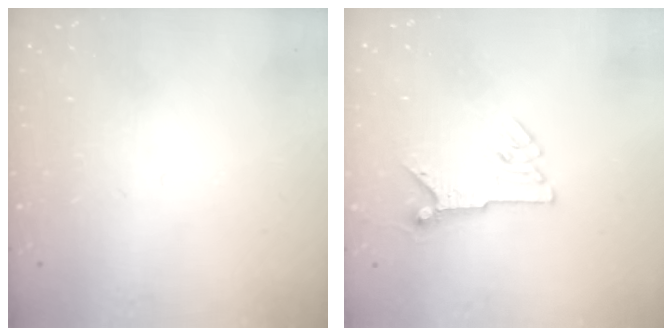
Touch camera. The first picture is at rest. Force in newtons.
{"total": 6.9, "press": 6.9, "slide": 0.3}